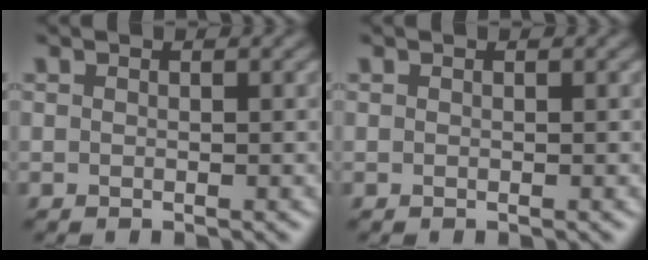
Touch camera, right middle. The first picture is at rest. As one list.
[{"total": 0.0}]